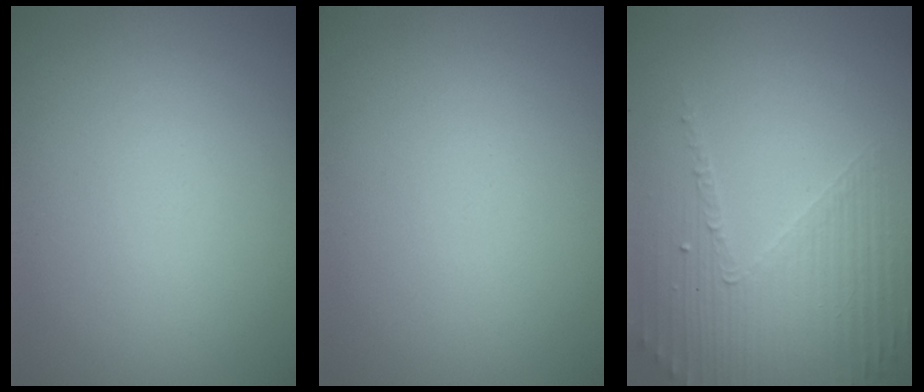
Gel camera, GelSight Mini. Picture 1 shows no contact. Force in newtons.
{"total": 0.0}
{"total": 4.8, "press": 3.2, "slide": 3.5}